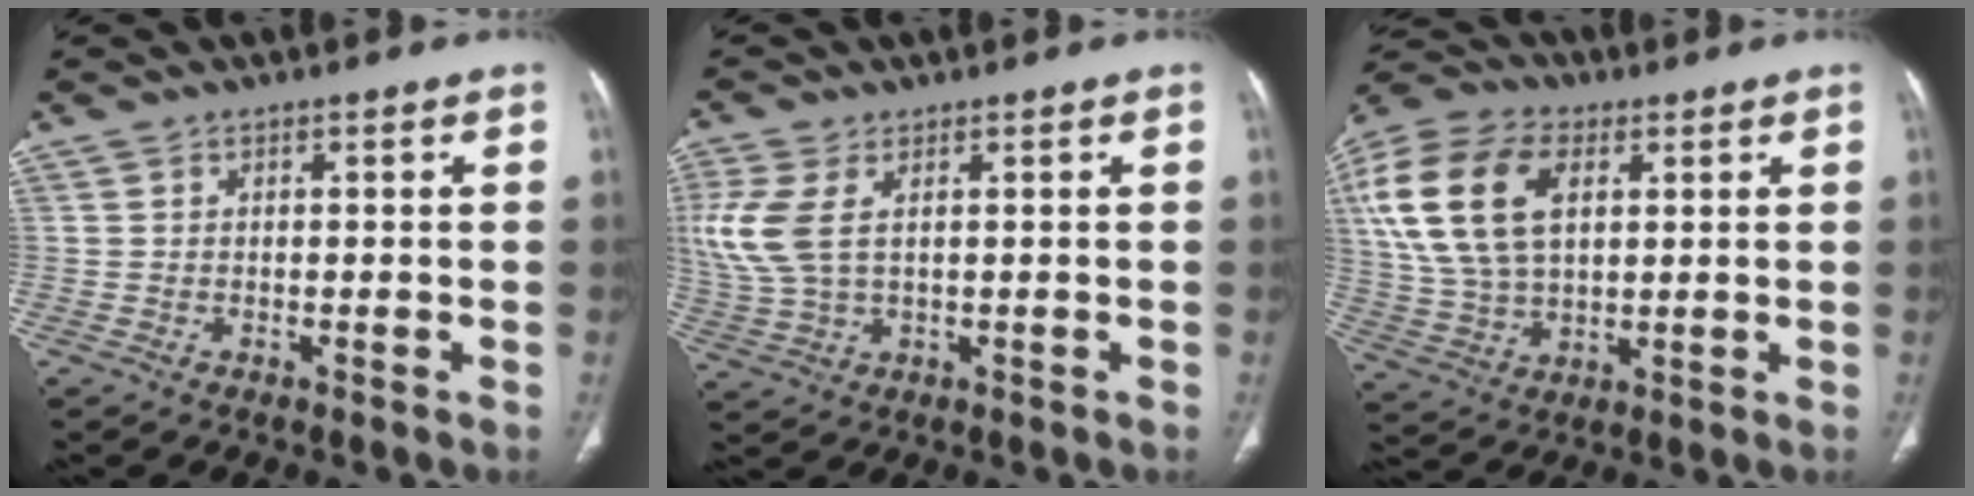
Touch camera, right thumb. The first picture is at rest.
{"total": 9.2, "force": [2.1, 5.0, 7.4], "torque": [-0.198, 0.007, 0.054]}
{"total": 18.2, "force": [4.9, 11.1, 13.5], "torque": [-0.270, 0.003, 0.091]}